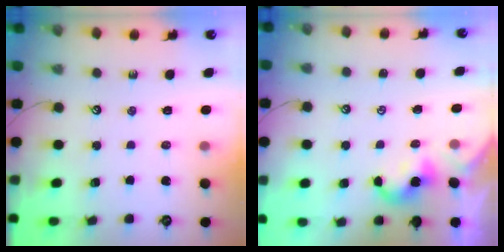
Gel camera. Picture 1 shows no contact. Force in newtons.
{"total": 0.7, "press": 0.7, "slide": 0.2}